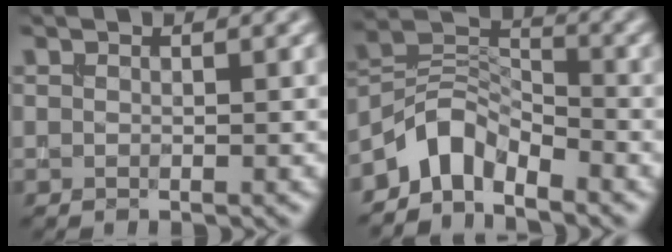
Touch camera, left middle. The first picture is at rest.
{"total": 4.6, "force": [-3.8, 2.0, 1.7], "torque": [-0.023, 0.009, -0.084]}